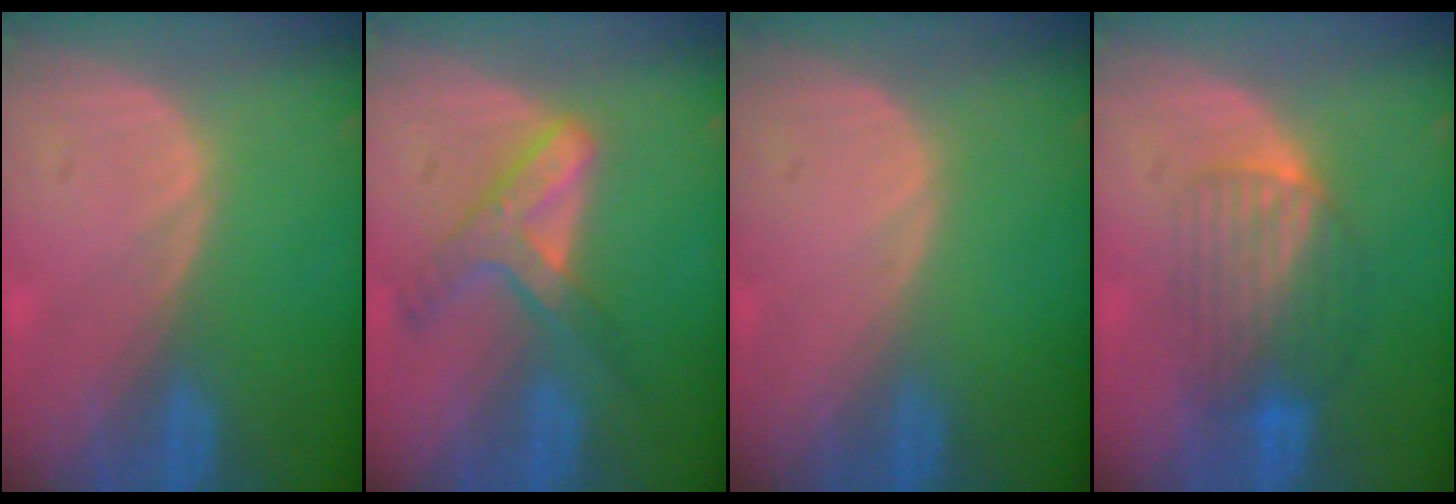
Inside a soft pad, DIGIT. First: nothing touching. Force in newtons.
{"total": 6.6, "press": 5.8, "slide": 3.3}
{"total": 0.0}
{"total": 6.4, "press": 6.3, "slide": 1.1}